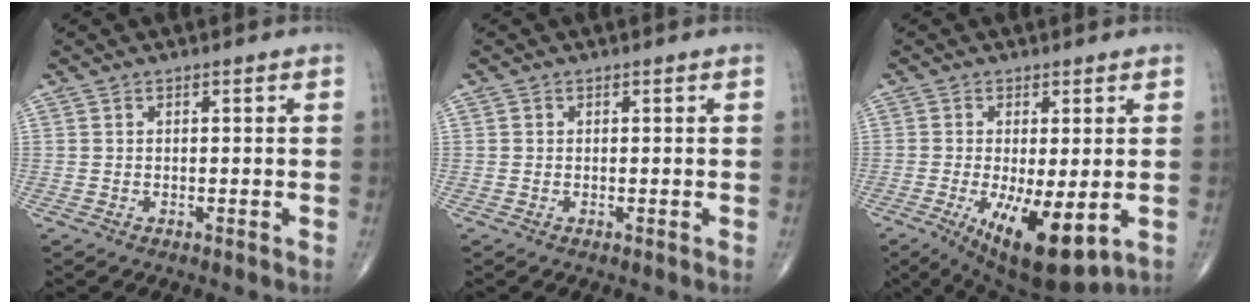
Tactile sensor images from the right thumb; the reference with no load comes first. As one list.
[{"total": 0.0}, {"total": 12.4, "force": [-3.3, 4.2, 11.2], "torque": [-0.183, -0.024, -0.037]}]